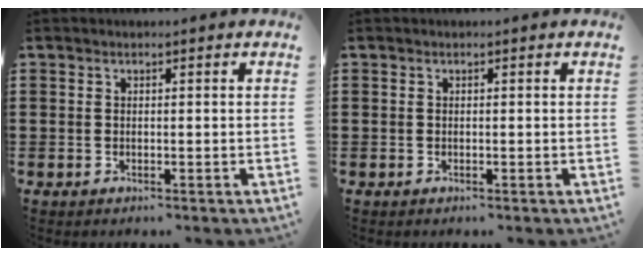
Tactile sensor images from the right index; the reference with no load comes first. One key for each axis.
{"total": 0.0}